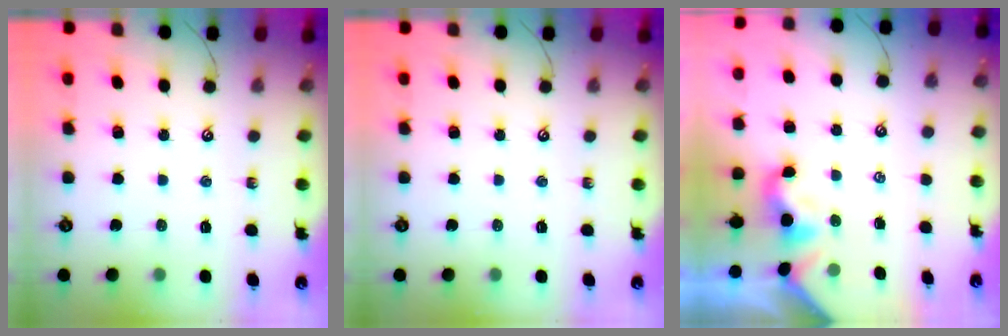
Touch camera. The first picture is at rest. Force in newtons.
{"total": 0.0}
{"total": 2.0, "press": 2.0, "slide": 0.5}